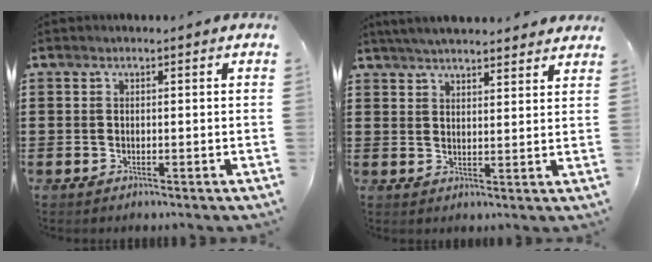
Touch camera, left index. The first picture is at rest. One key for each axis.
{"total": 4.2, "fx": 4.0, "fy": 0.1, "fz": 1.0, "tx": -0.032, "ty": -0.011, "tz": 0.074}